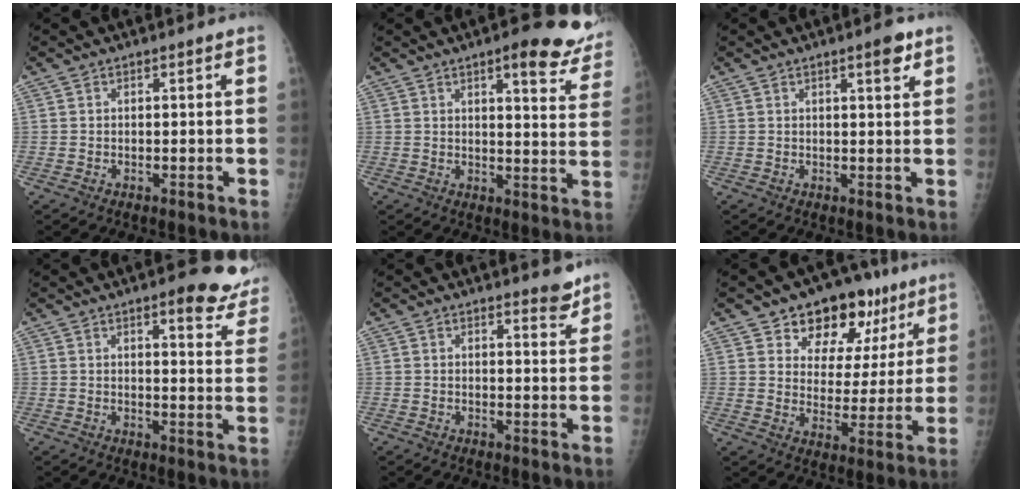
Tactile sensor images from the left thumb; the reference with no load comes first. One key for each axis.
{"total": 13.5, "fx": 9.1, "fy": 3.9, "fz": 9.1, "tx": -0.072, "ty": -0.046, "tz": 0.096}
{"total": 3.1, "fx": 1.9, "fy": 0.7, "fz": 2.4, "tx": -0.029, "ty": -0.009, "tz": 0.024}
{"total": 11.5, "fx": 8.3, "fy": 3.6, "fz": 7.0, "tx": -0.045, "ty": -0.042, "tz": 0.081}
{"total": 3.0, "fx": 2.6, "fy": 0.9, "fz": 1.2, "tx": -0.002, "ty": -0.021, "tz": 0.030}
{"total": 15.9, "fx": 9.3, "fy": 9.9, "fz": 8.3, "tx": -0.046, "ty": -0.032, "tz": 0.138}